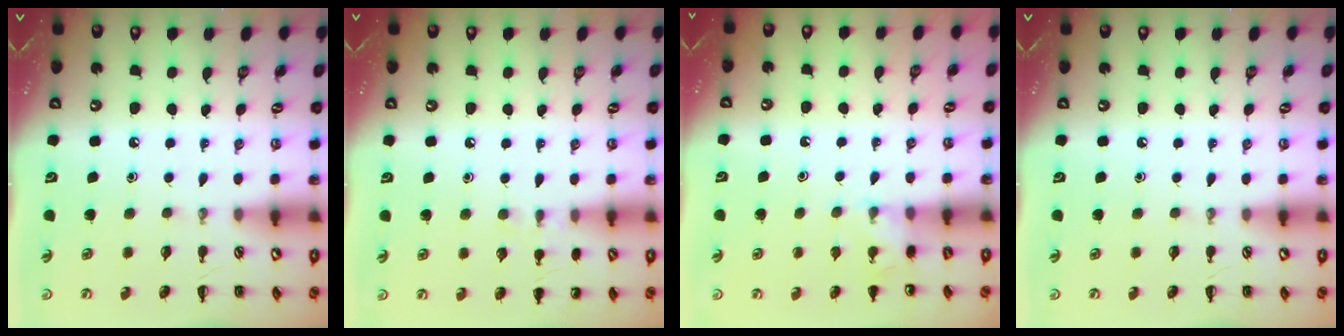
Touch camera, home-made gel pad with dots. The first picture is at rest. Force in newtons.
{"total": 5.9, "press": 5.6, "slide": 1.8}
{"total": 5.6, "press": 5.4, "slide": 1.4}
{"total": 0.0}